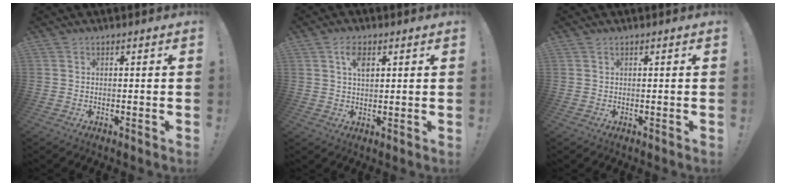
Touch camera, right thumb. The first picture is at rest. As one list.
[{"total": 5.2, "force": [2.4, 2.7, 3.8], "torque": [-0.056, -0.007, 0.039]}, {"total": 0.0}]